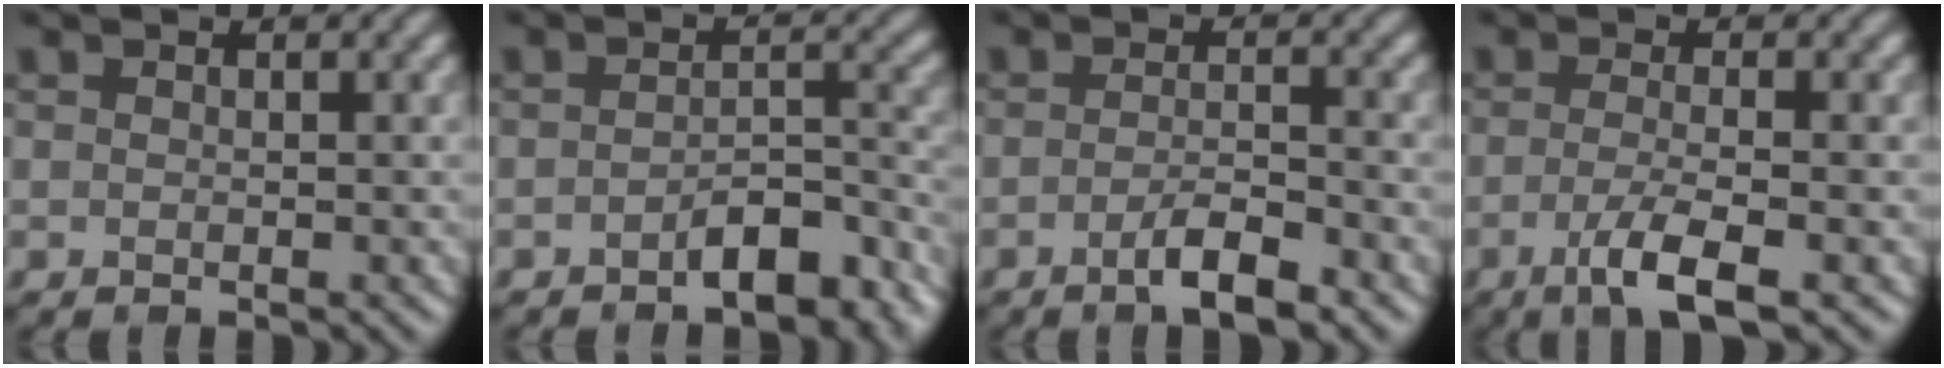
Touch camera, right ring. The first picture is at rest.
{"total": 4.4, "force": [-2.9, 1.7, 2.9], "torque": [-0.039, 0.009, -0.045]}
{"total": 3.2, "force": [-1.8, 0.7, 2.6], "torque": [-0.044, 0.005, -0.037]}
{"total": 4.1, "force": [-1.7, 0.9, 3.6], "torque": [-0.066, -0.003, -0.040]}